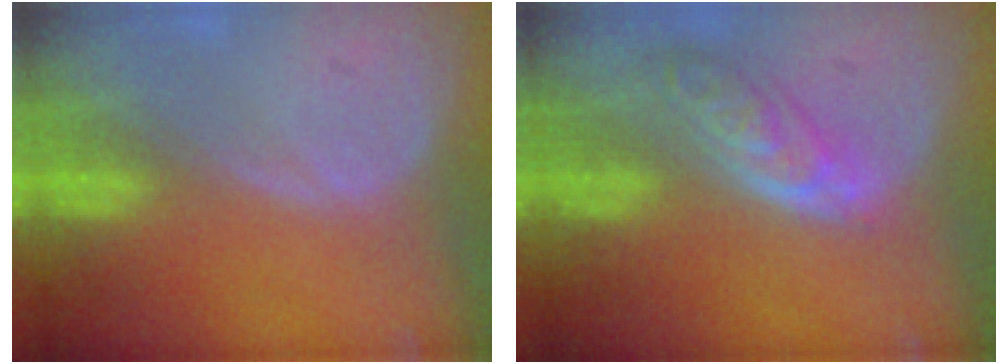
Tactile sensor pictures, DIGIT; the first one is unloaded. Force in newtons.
{"total": 6.3, "press": 5.6, "slide": 2.8}